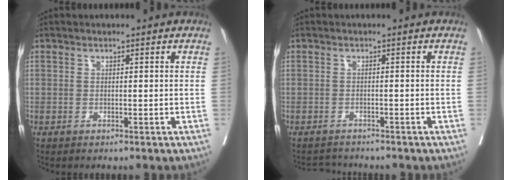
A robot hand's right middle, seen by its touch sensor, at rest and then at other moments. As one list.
[{"total": 2.3, "force": [-2.3, 0.3, -0.4], "torque": [0.006, -0.010, -0.037]}]